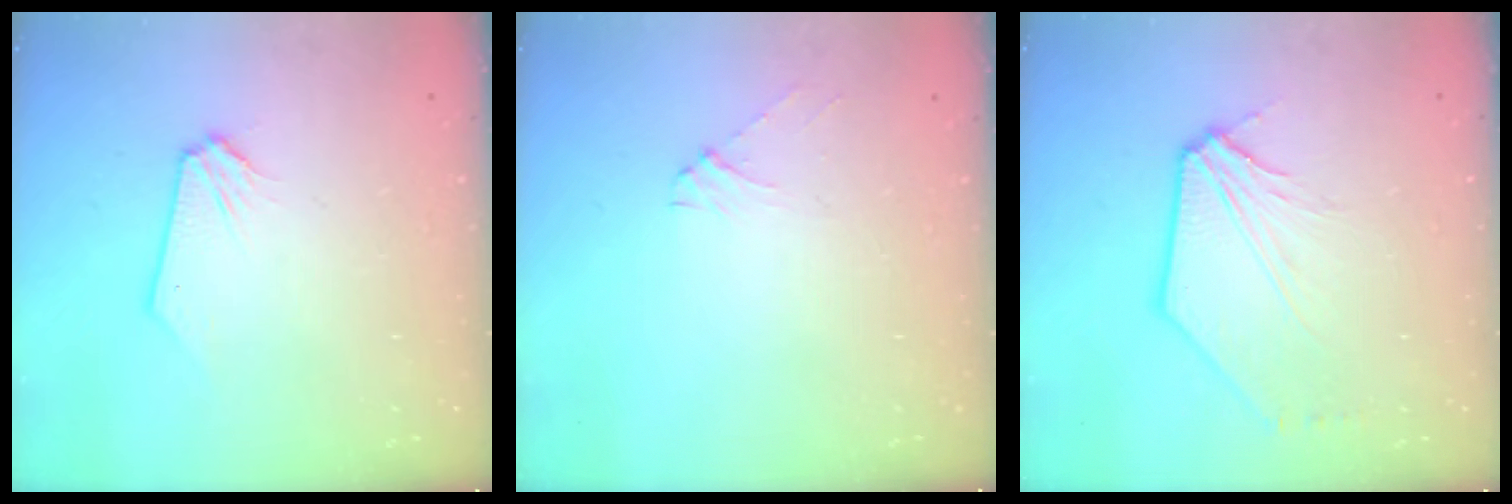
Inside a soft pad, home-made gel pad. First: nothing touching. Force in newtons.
{"total": 3.9, "press": 3.9, "slide": 0.7}
{"total": 6.5, "press": 6.4, "slide": 0.7}